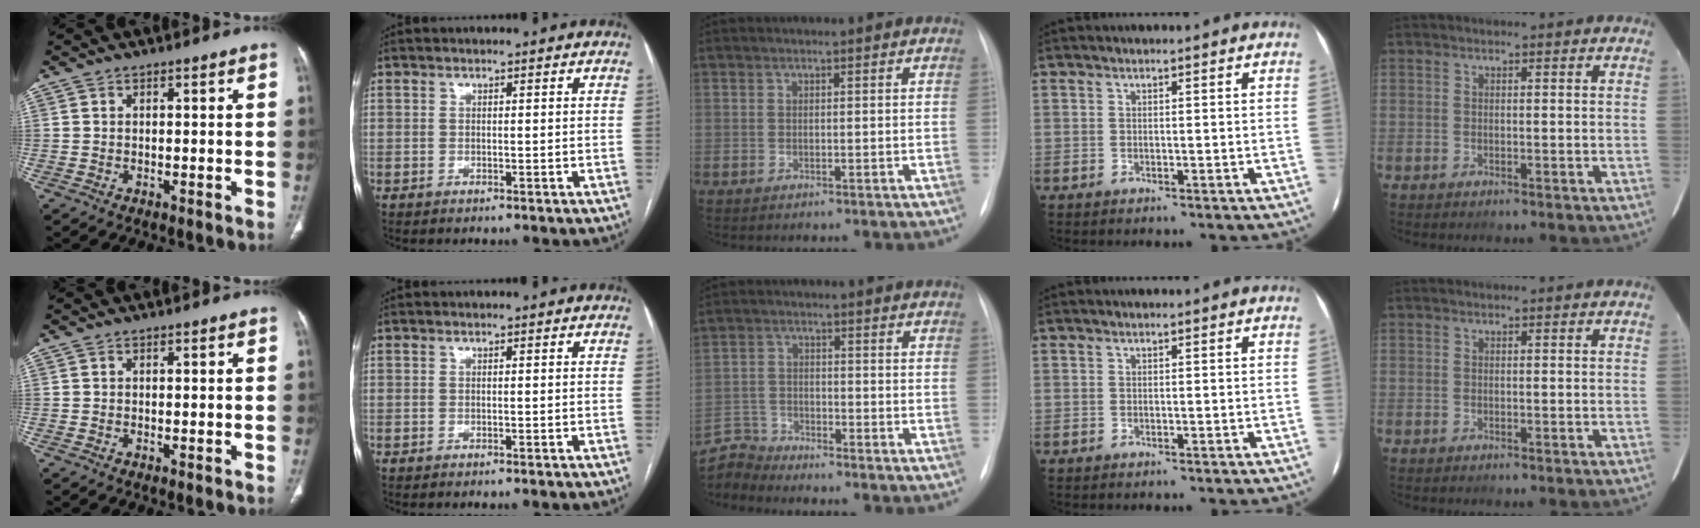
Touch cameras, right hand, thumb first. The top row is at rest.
{"middle": {"total": 5.4, "force": [-5.3, 0.3, -1.2], "torque": [0.022, 0.001, -0.104]}}